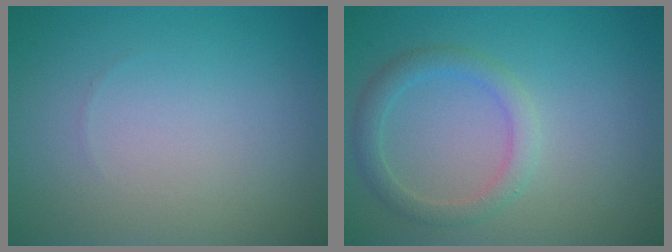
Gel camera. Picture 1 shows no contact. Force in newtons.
{"total": 2.3, "press": 2.3, "slide": 0.1}